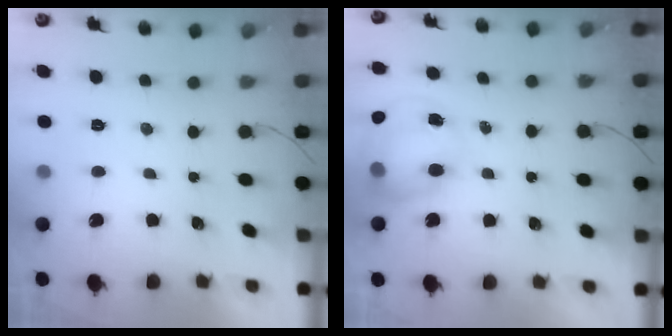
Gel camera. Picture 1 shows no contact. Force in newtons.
{"total": 10.1, "press": 9.7, "slide": 2.8}